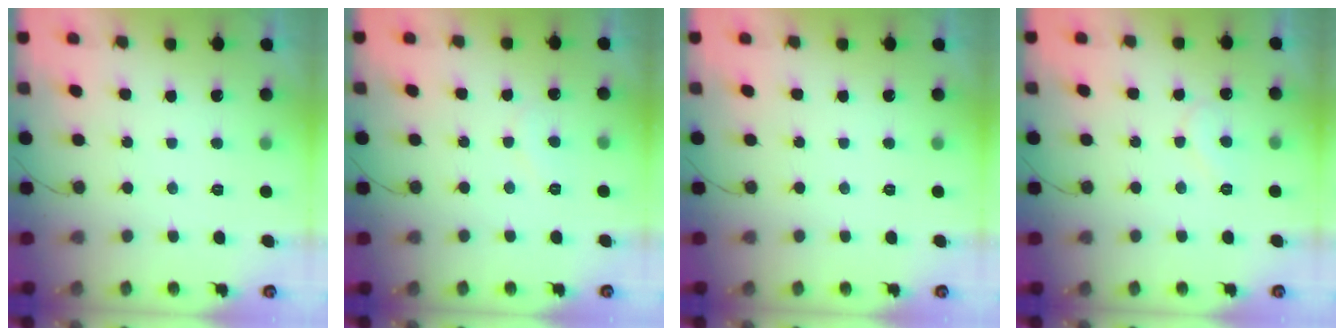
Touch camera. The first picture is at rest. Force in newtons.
{"total": 5.2, "press": 5.1, "slide": 0.4}
{"total": 0.0}
{"total": 4.9, "press": 4.9, "slide": 0.4}